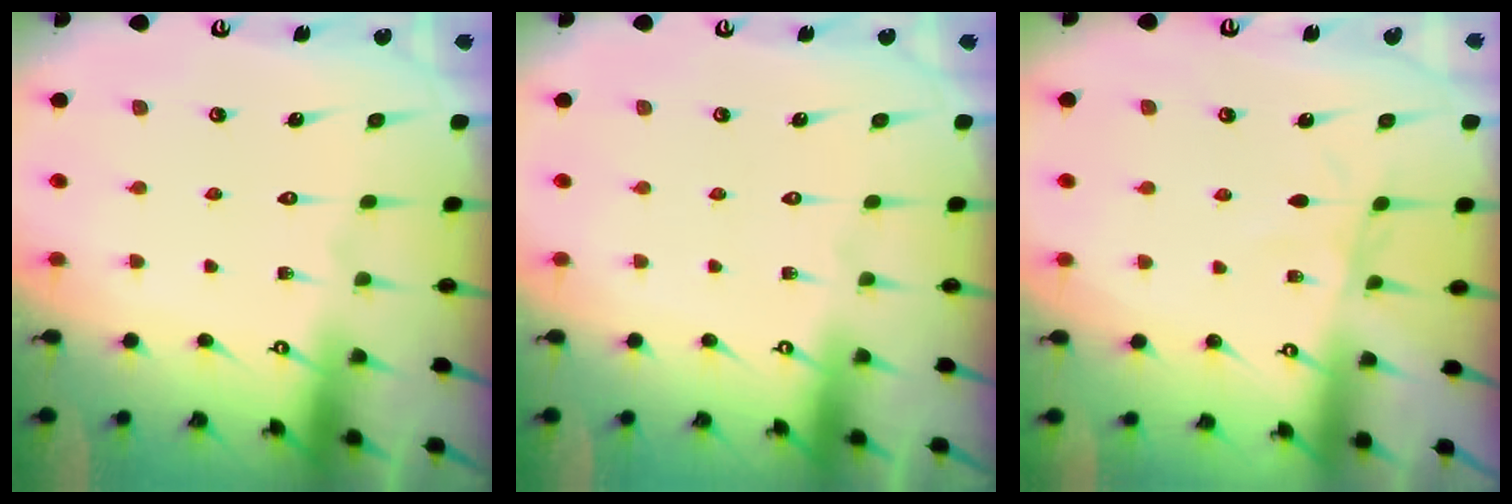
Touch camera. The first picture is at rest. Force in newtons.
{"total": 0.0}
{"total": 2.7, "press": 2.7, "slide": 0.4}